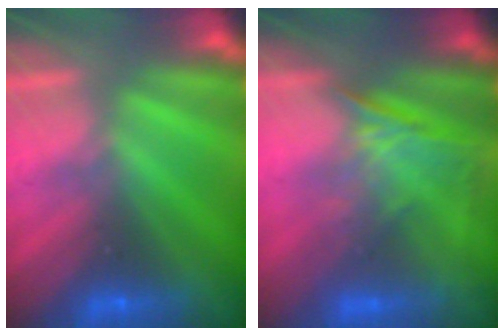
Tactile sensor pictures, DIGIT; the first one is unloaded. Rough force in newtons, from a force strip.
{"total": 1.3}